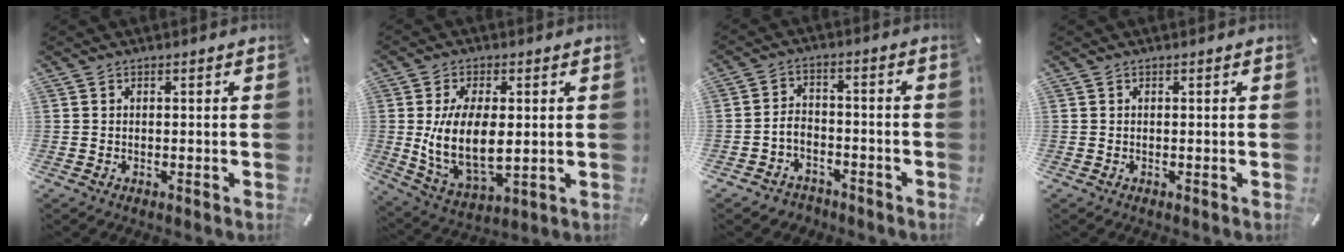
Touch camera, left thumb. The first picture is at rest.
{"total": 13.5, "force": [1.0, 7.5, 11.2], "torque": [-0.237, -0.016, 0.016]}
{"total": 4.9, "force": [-2.2, 4.0, 1.7], "torque": [-0.040, 0.009, -0.042]}
{"total": 0.0}